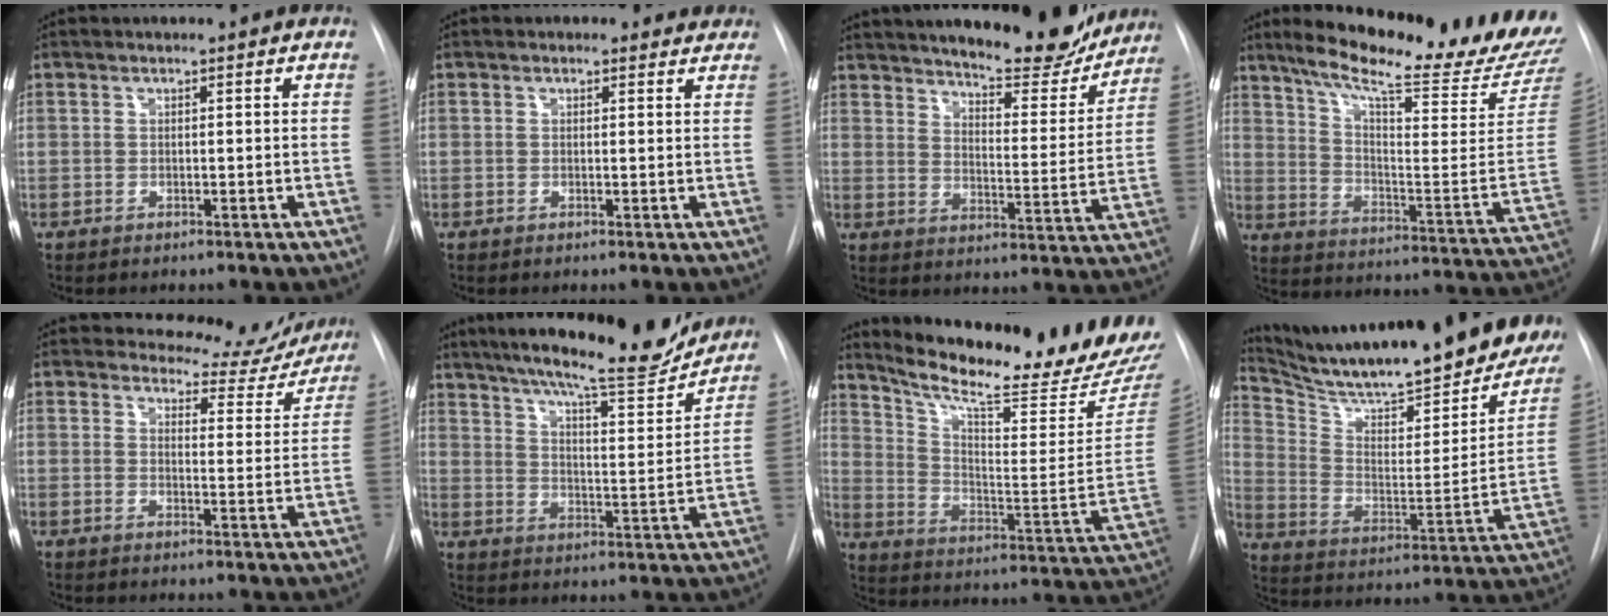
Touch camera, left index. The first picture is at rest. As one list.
[{"total": 2.4, "force": [2.1, 1.2, 0.3], "torque": [0.003, 0.001, 0.009]}, {"total": 19.1, "force": [17.0, 3.8, 7.7], "torque": [-0.107, -0.028, 0.224]}, {"total": 25.6, "force": [22.0, 1.8, 12.9], "torque": [-0.205, -0.086, 0.294]}, {"total": 10.2, "force": [9.8, 2.6, -0.1], "torque": [0.022, -0.033, 0.102]}, {"total": 19.7, "force": [17.5, 2.0, 8.8], "torque": [-0.142, -0.025, 0.244]}, {"total": 24.2, "force": [21.9, 0.6, 10.2], "torque": [-0.171, -0.096, 0.307]}, {"total": 32.3, "force": [28.0, 5.2, 15.1], "torque": [-0.249, -0.091, 0.381]}]